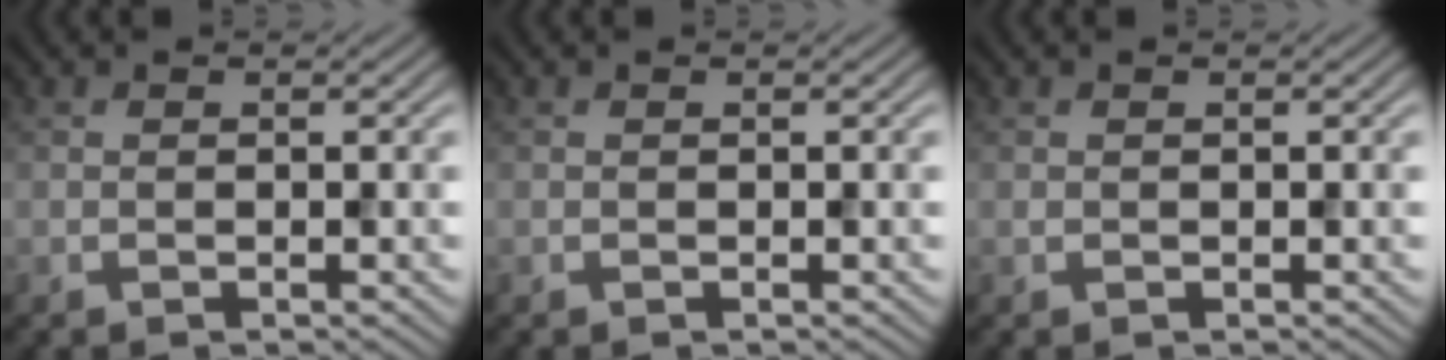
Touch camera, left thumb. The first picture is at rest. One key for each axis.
{"total": 0.0}
{"total": 0.0}